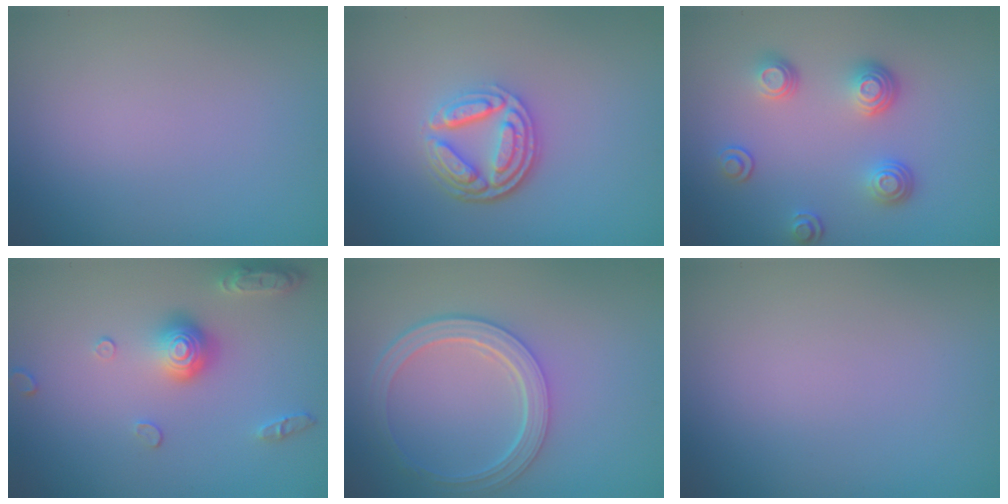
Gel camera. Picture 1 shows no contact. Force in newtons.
{"total": 4.5, "press": 3.4, "slide": 2.9}
{"total": 3.4, "press": 2.7, "slide": 2.1}
{"total": 3.6, "press": 2.9, "slide": 2.2}
{"total": 4.3, "press": 3.2, "slide": 2.9}
{"total": 0.0}